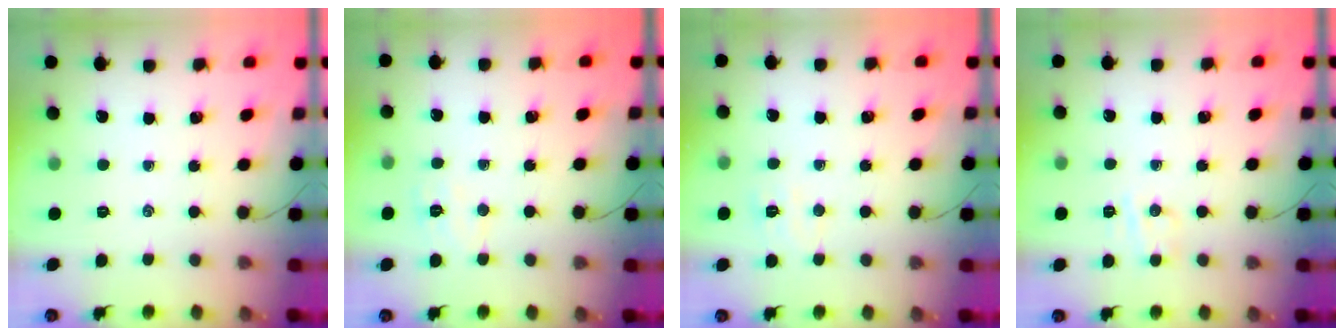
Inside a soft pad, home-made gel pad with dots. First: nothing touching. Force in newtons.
{"total": 5.5, "press": 5.4, "slide": 1.1}
{"total": 5.5, "press": 5.3, "slide": 1.3}
{"total": 4.8, "press": 4.7, "slide": 0.9}